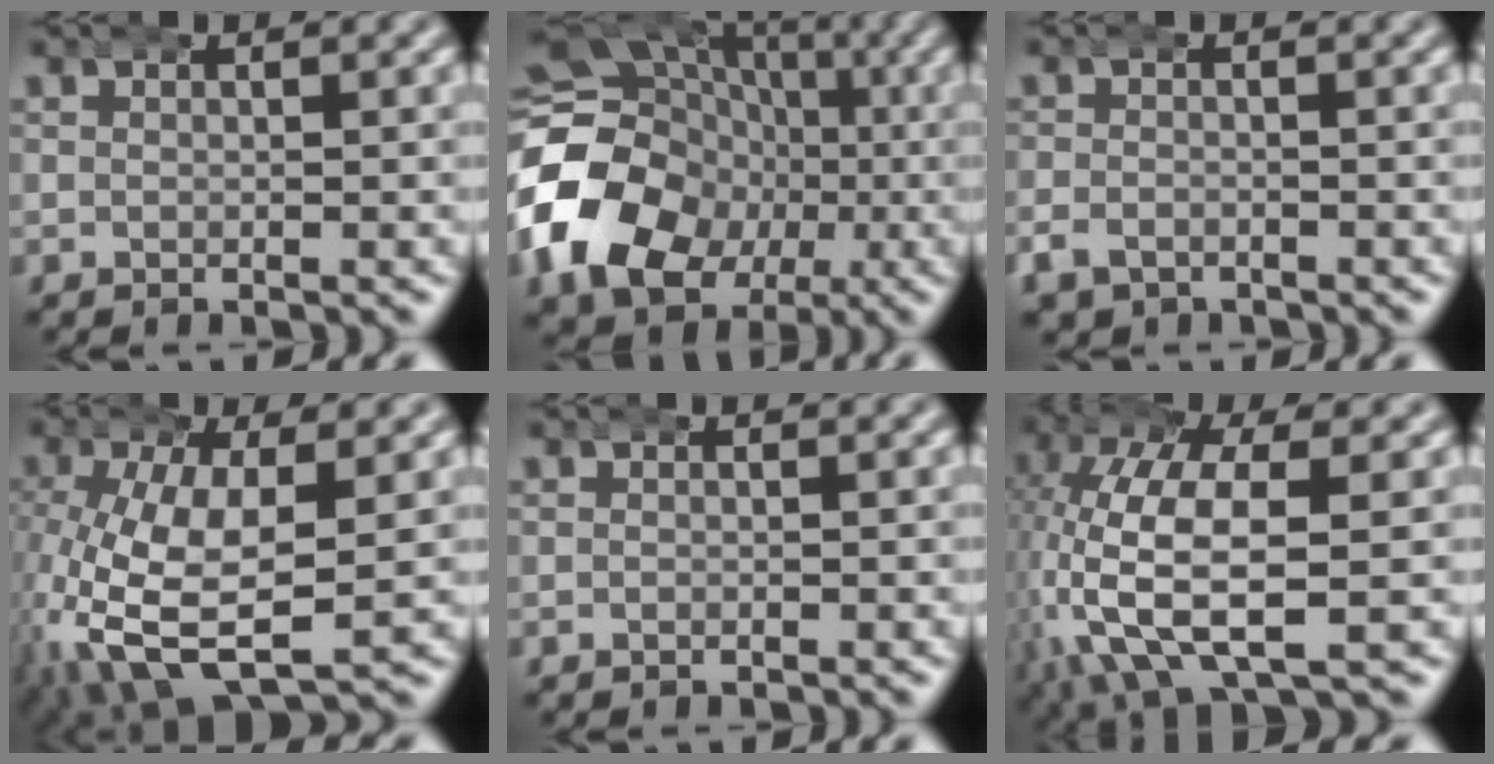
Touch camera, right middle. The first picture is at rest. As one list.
[{"total": 17.9, "force": [-2.5, 15.5, 8.6], "torque": [-0.179, -0.039, -0.046]}, {"total": 2.5, "force": [-1.7, 1.8, 0.6], "torque": [-0.024, -0.009, -0.026]}, {"total": 9.6, "force": [-1.4, 5.5, 7.7], "torque": [-0.181, -0.036, 0.000]}, {"total": 0.0}, {"total": 9.6, "force": [-0.8, 5.3, 7.9], "torque": [-0.190, -0.038, 0.010]}]